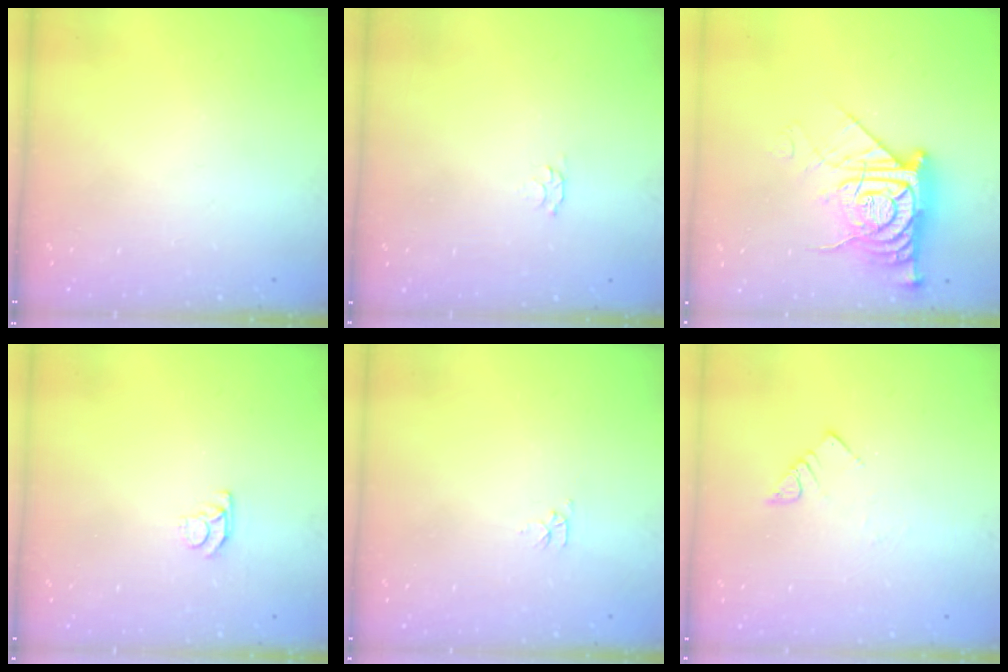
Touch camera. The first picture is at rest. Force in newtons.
{"total": 2.8, "press": 2.7, "slide": 0.5}
{"total": 14.0, "press": 13.9, "slide": 1.4}
{"total": 4.6, "press": 4.6, "slide": 0.3}
{"total": 2.8, "press": 2.7, "slide": 0.4}
{"total": 4.0, "press": 4.0, "slide": 0.4}